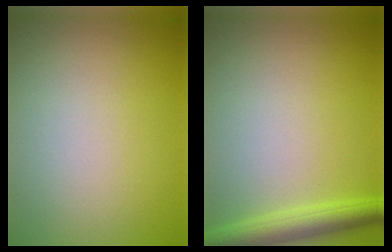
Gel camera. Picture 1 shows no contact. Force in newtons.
{"total": 3.5, "press": 3.5, "slide": 0.2}